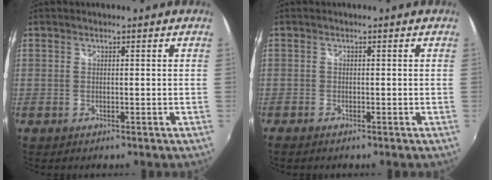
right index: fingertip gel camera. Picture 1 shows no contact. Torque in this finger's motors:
{"motor_torque": [0.29, -0.25, 0.05, 0.00]}